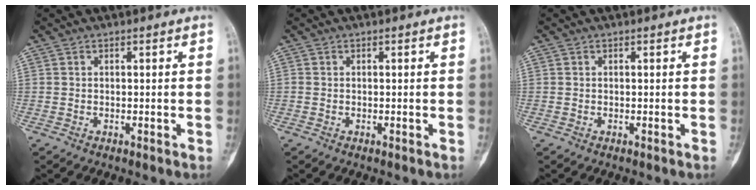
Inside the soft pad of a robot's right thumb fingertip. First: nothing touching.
{"total": 0.0}
{"total": 0.0}